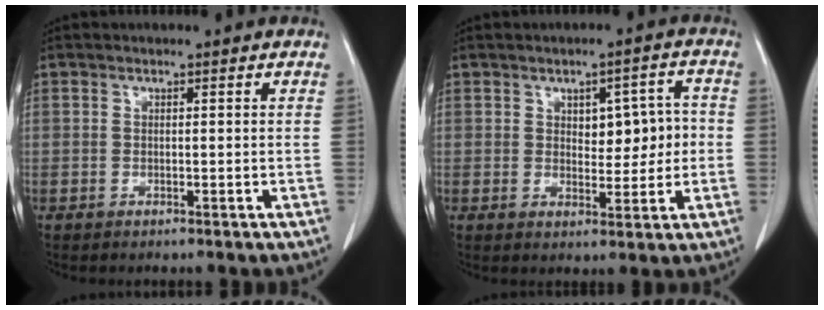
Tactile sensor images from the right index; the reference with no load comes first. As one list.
[{"total": 6.4, "force": [0.6, 3.1, 5.5], "torque": [-0.064, 0.019, 0.014]}]